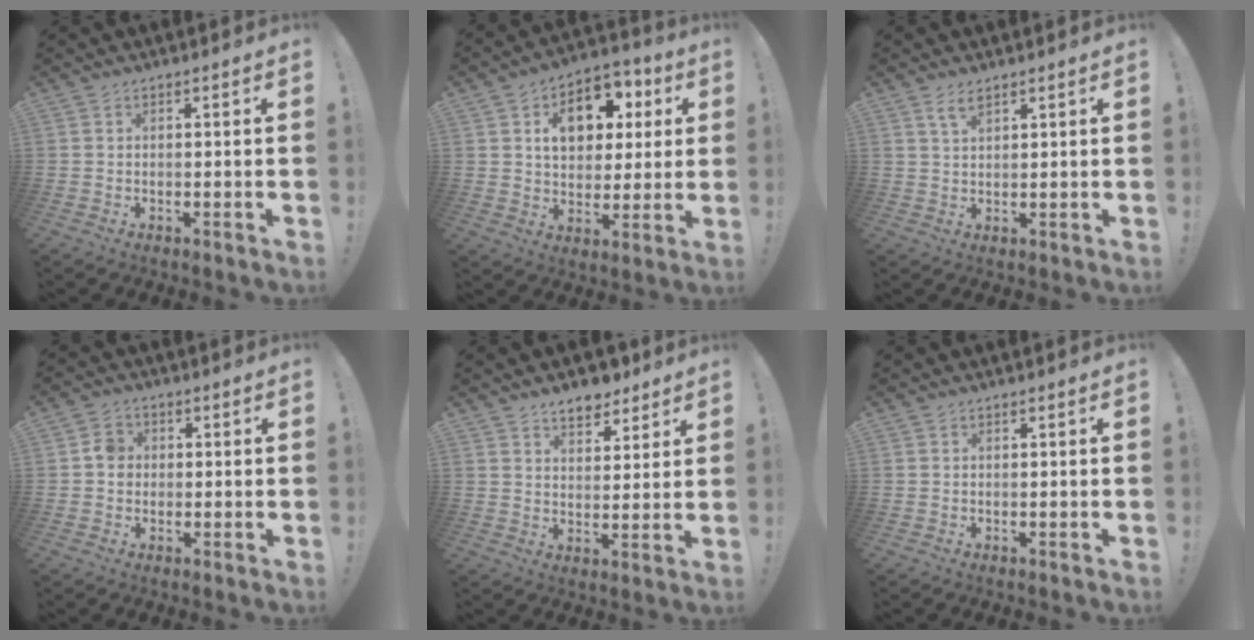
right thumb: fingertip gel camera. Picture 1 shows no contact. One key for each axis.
{"total": 14.0, "fx": 4.7, "fy": 10.1, "fz": 8.5, "tx": -0.120, "ty": -0.013, "tz": 0.087}
{"total": 3.5, "fx": 2.3, "fy": 1.4, "fz": 2.3, "tx": -0.042, "ty": -0.007, "tz": 0.041}
{"total": 4.5, "fx": 0.0, "fy": 4.0, "fz": 2.0, "tx": -0.026, "ty": 0.008, "tz": -0.001}
{"total": 7.8, "fx": 6.0, "fy": 4.1, "fz": 2.9, "tx": -0.038, "ty": -0.034, "tz": 0.110}
{"total": 0.0}